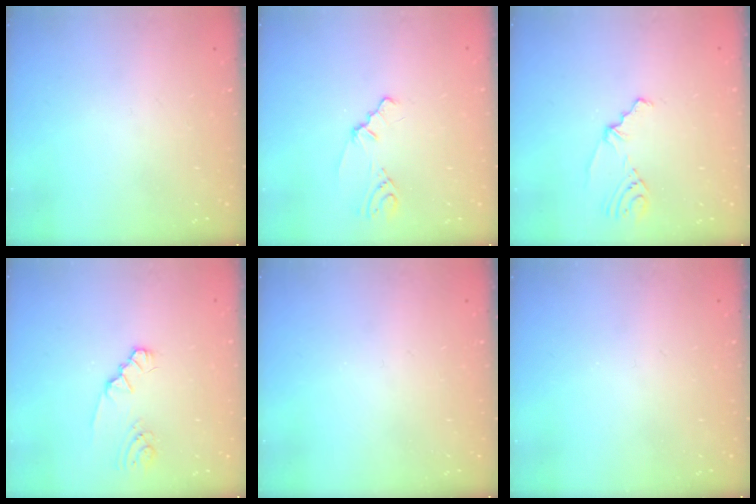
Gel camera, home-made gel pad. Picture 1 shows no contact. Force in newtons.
{"total": 1.4, "press": 1.4, "slide": 0.4}
{"total": 2.3, "press": 1.9, "slide": 1.4}
{"total": 2.2, "press": 2.2, "slide": 0.4}
{"total": 0.0}
{"total": 0.0}